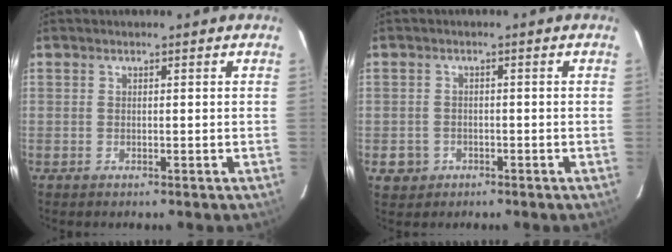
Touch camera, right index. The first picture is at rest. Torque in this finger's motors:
{"motor_torque": [-0.10, 0.11, -0.58, -0.21]}